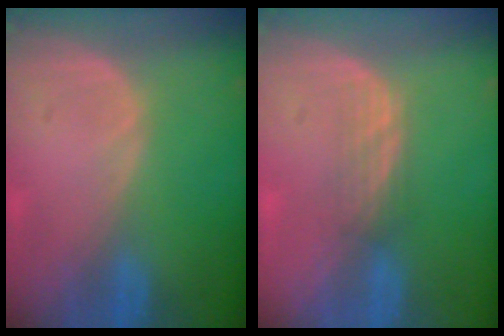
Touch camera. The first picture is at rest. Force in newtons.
{"total": 2.3, "press": 2.2, "slide": 0.3}